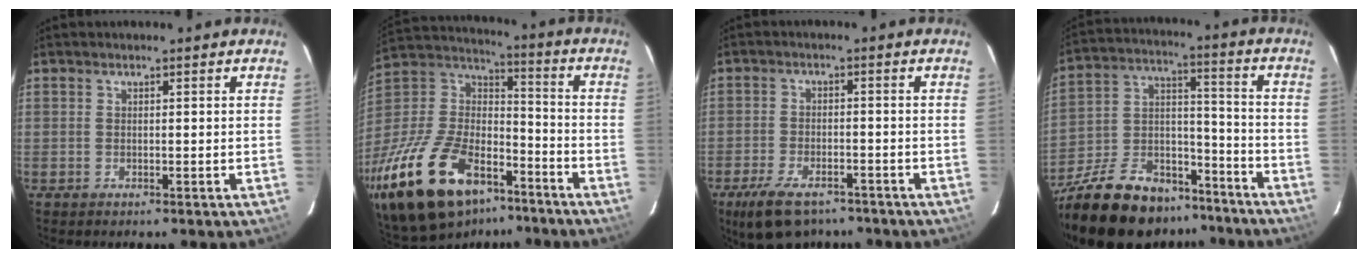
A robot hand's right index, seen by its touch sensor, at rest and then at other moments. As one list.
[{"total": 34.2, "force": [-21.2, 17.1, 20.7], "torque": [-0.450, -0.012, -0.341]}, {"total": 10.6, "force": [-7.7, 4.7, 5.6], "torque": [-0.133, -0.016, -0.131]}, {"total": 27.0, "force": [-20.2, 12.7, 12.7], "torque": [-0.273, 0.022, -0.309]}]